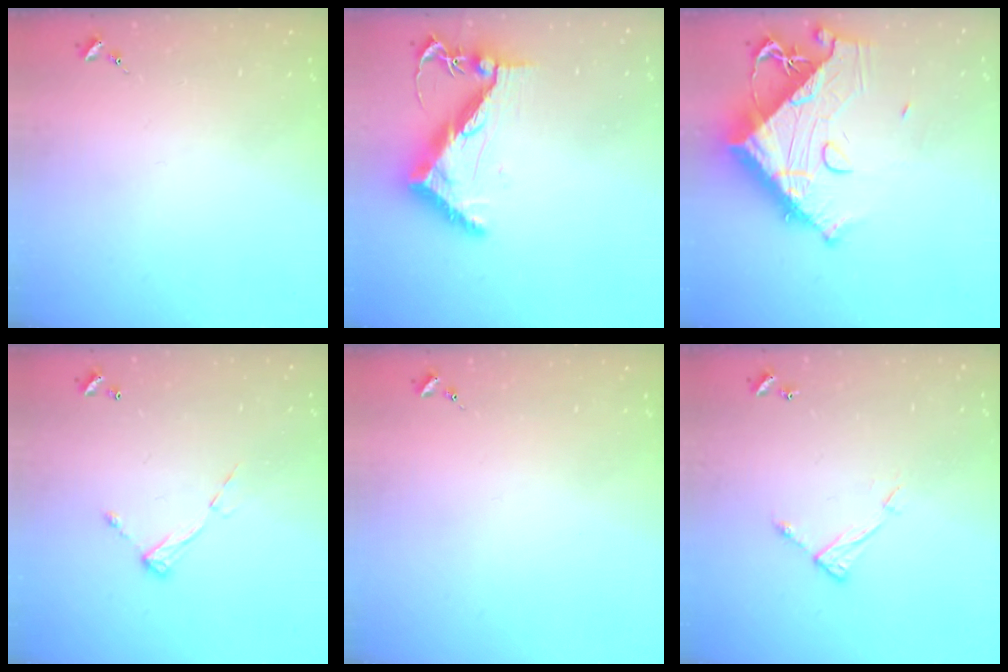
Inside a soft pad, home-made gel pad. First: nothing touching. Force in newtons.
{"total": 10.7, "press": 10.6, "slide": 1.3}
{"total": 20.0, "press": 19.9, "slide": 2.3}
{"total": 6.5, "press": 6.4, "slide": 0.6}
{"total": 0.0}
{"total": 6.3, "press": 6.3, "slide": 0.4}